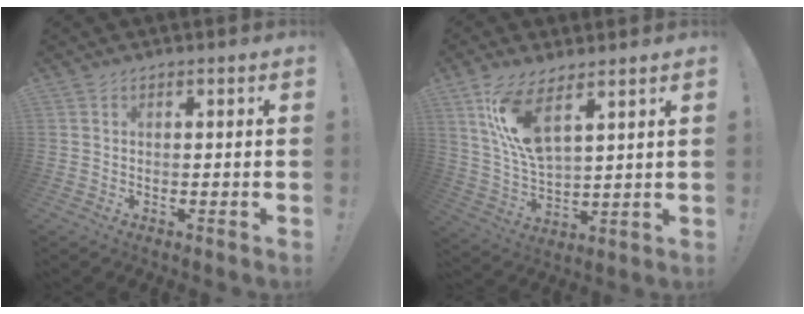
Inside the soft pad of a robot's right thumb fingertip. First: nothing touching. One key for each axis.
{"total": 13.0, "fx": 7.5, "fy": 4.5, "fz": 9.6, "tx": -0.198, "ty": -0.036, "tz": 0.135}